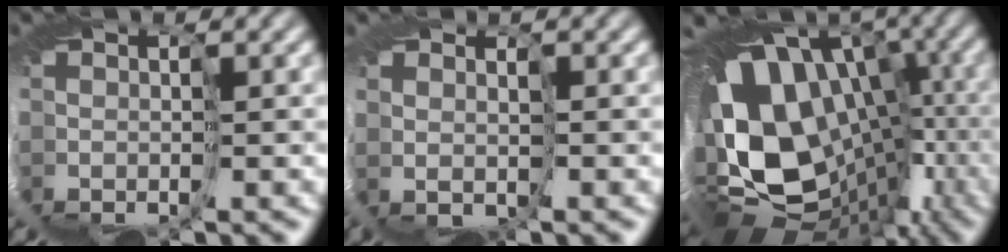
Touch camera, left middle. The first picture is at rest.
{"total": 2.2, "force": [2.1, -0.3, -0.7], "torque": [0.015, 0.001, 0.041]}
{"total": 16.1, "force": [2.1, 10.8, 11.8], "torque": [-0.206, -0.021, 0.053]}